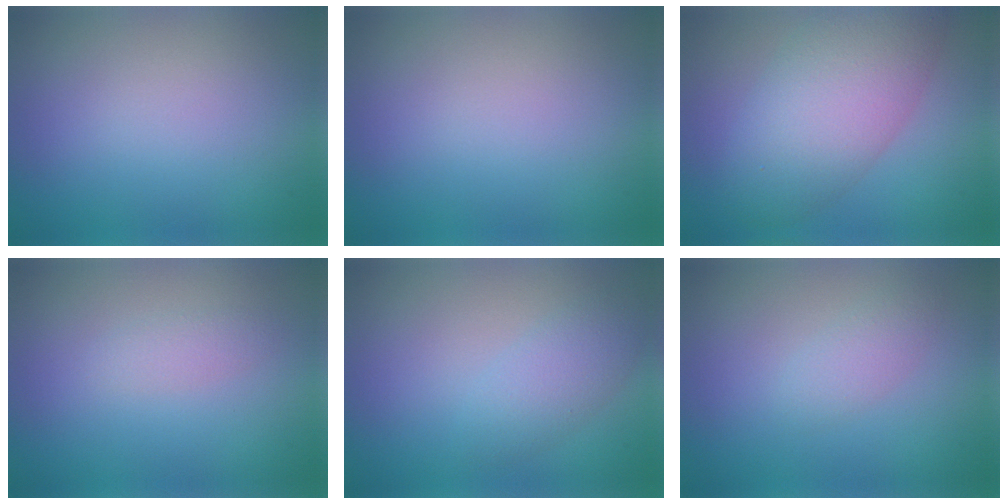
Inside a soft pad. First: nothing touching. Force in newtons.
{"total": 0.0}
{"total": 7.3, "press": 7.3, "slide": 0.3}
{"total": 0.9, "press": 0.9, "slide": 0.0}
{"total": 1.7, "press": 1.7, "slide": 0.0}
{"total": 1.3, "press": 1.3, "slide": 0.0}